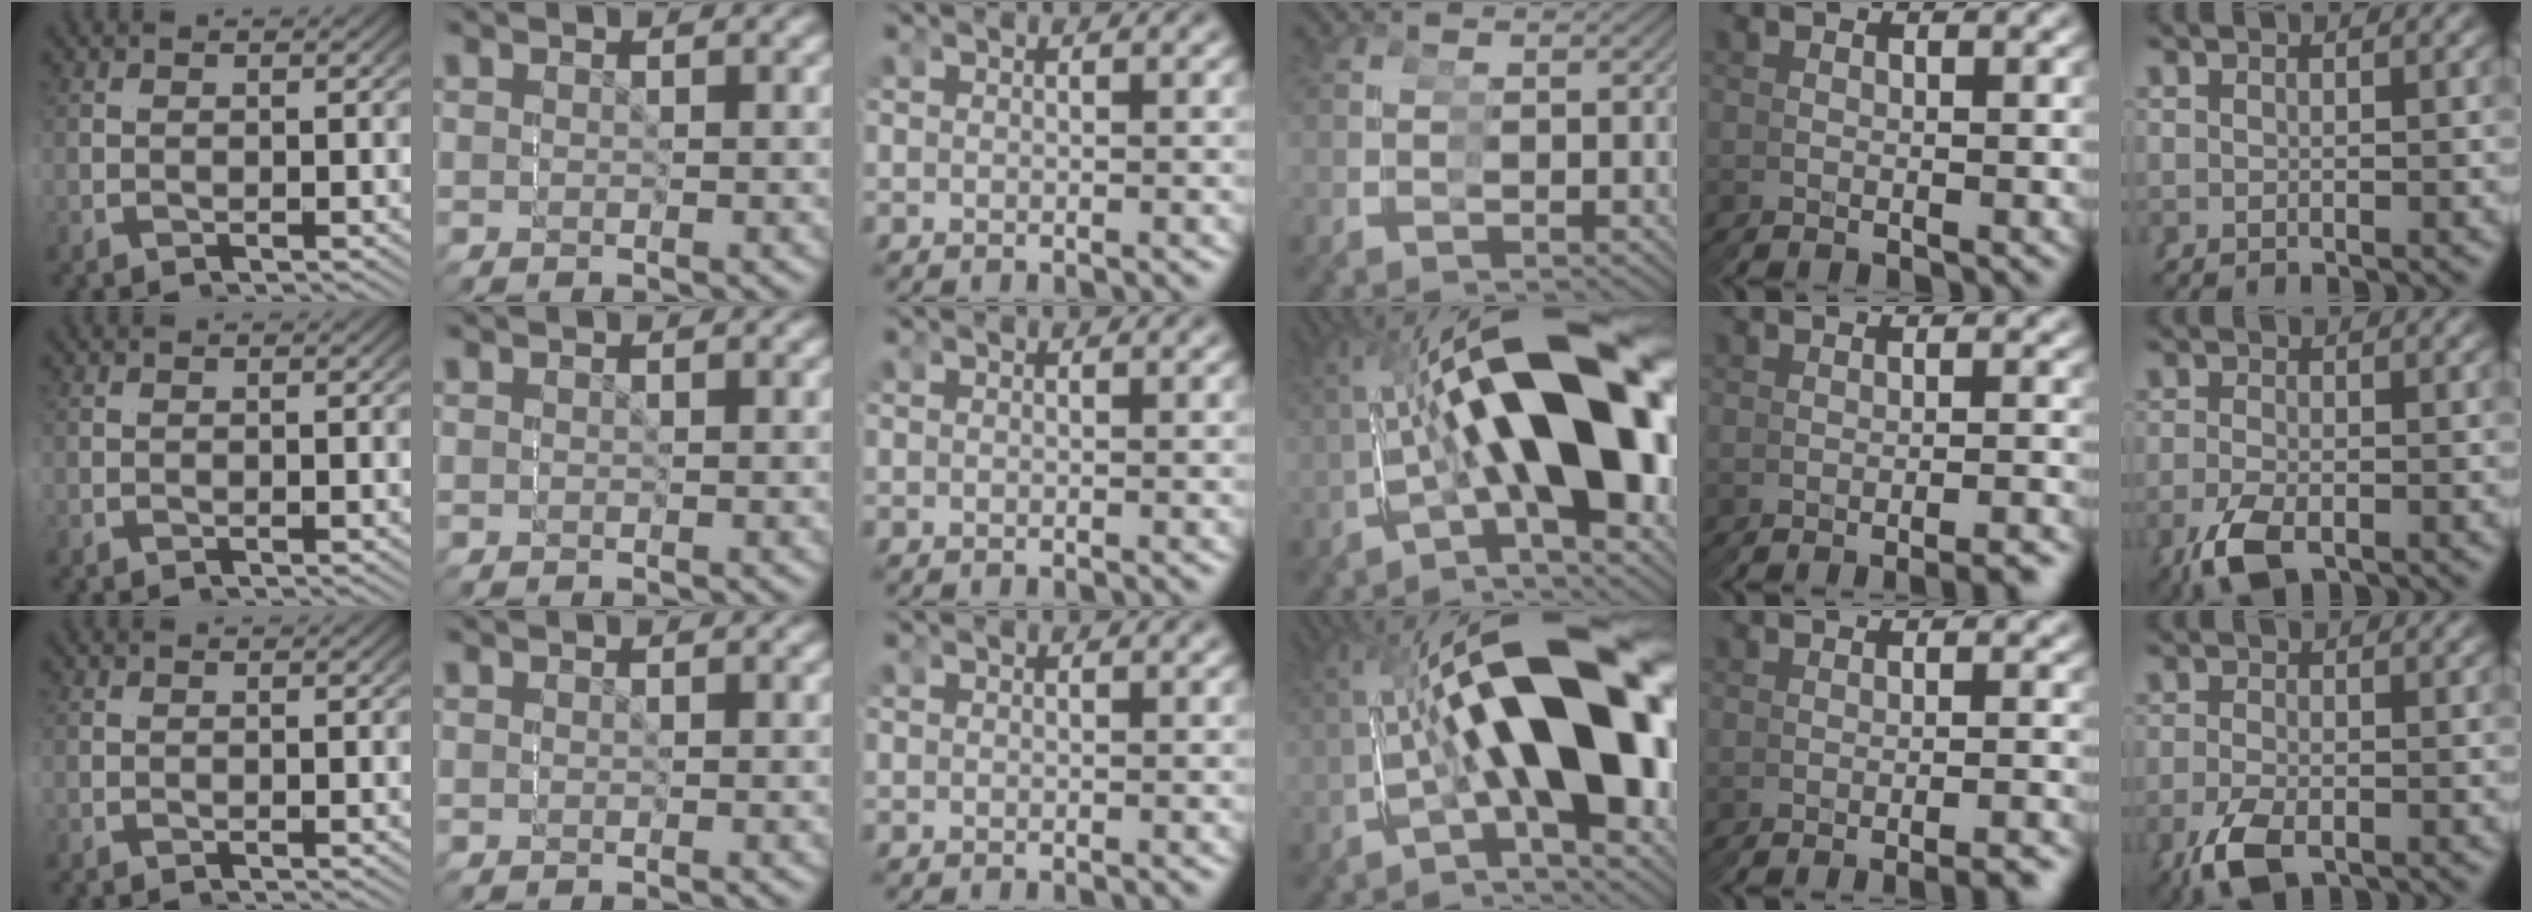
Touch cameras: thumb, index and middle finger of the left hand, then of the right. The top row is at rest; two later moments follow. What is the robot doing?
{"motion": "grasp_and_lifting", "object": "screwdriver"}